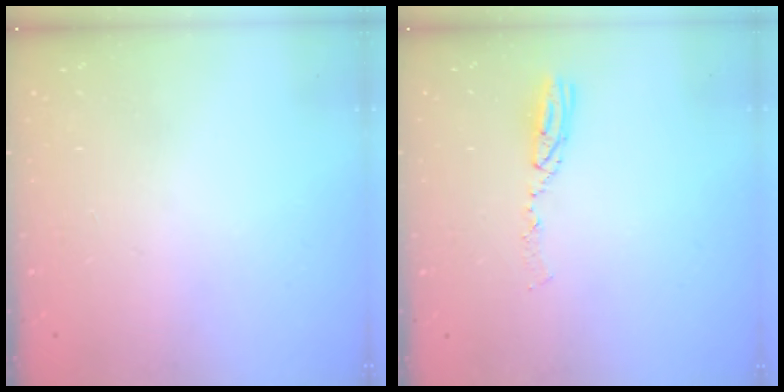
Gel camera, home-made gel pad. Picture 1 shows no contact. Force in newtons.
{"total": 6.5, "press": 6.5, "slide": 0.7}